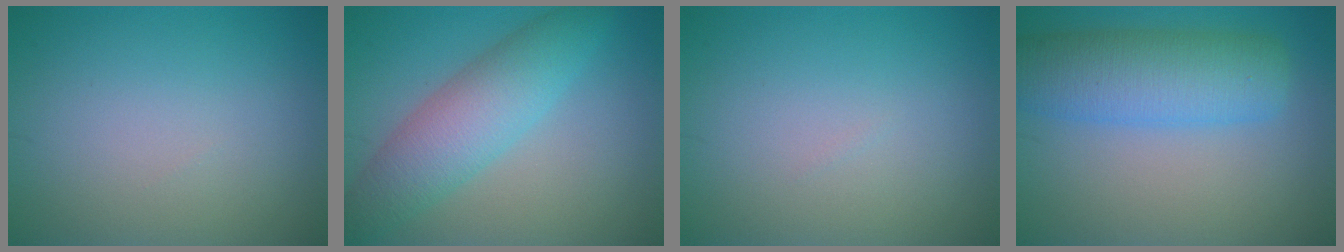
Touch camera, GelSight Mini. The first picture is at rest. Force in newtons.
{"total": 5.8, "press": 5.8, "slide": 0.1}
{"total": 0.0}
{"total": 7.1, "press": 7.1, "slide": 0.0}